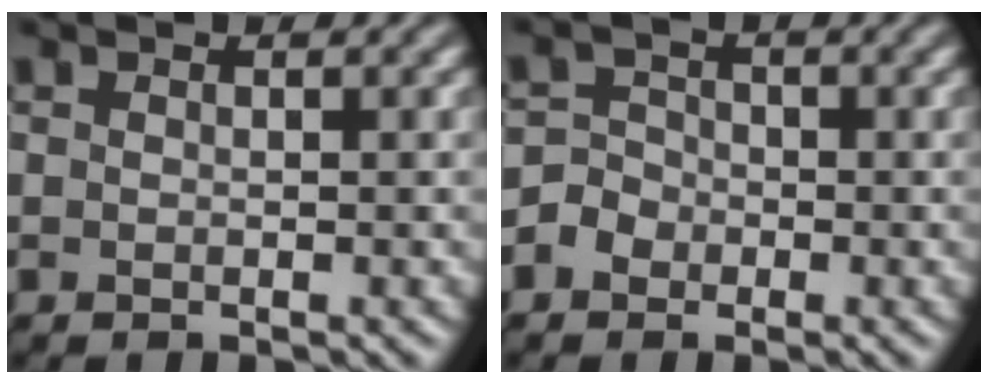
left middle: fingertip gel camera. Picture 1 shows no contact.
{"total": 1.8, "force": [-1.0, 1.5, 0.2], "torque": [-0.001, 0.012, -0.025]}